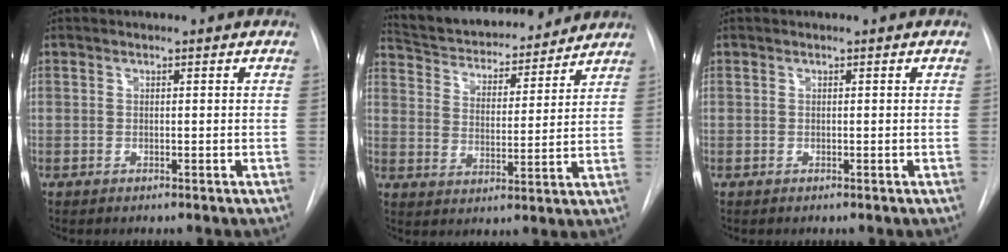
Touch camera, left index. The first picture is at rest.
{"total": 18.2, "force": [16.7, 4.3, 5.7], "torque": [-0.094, 0.011, 0.253]}
{"total": 0.0}